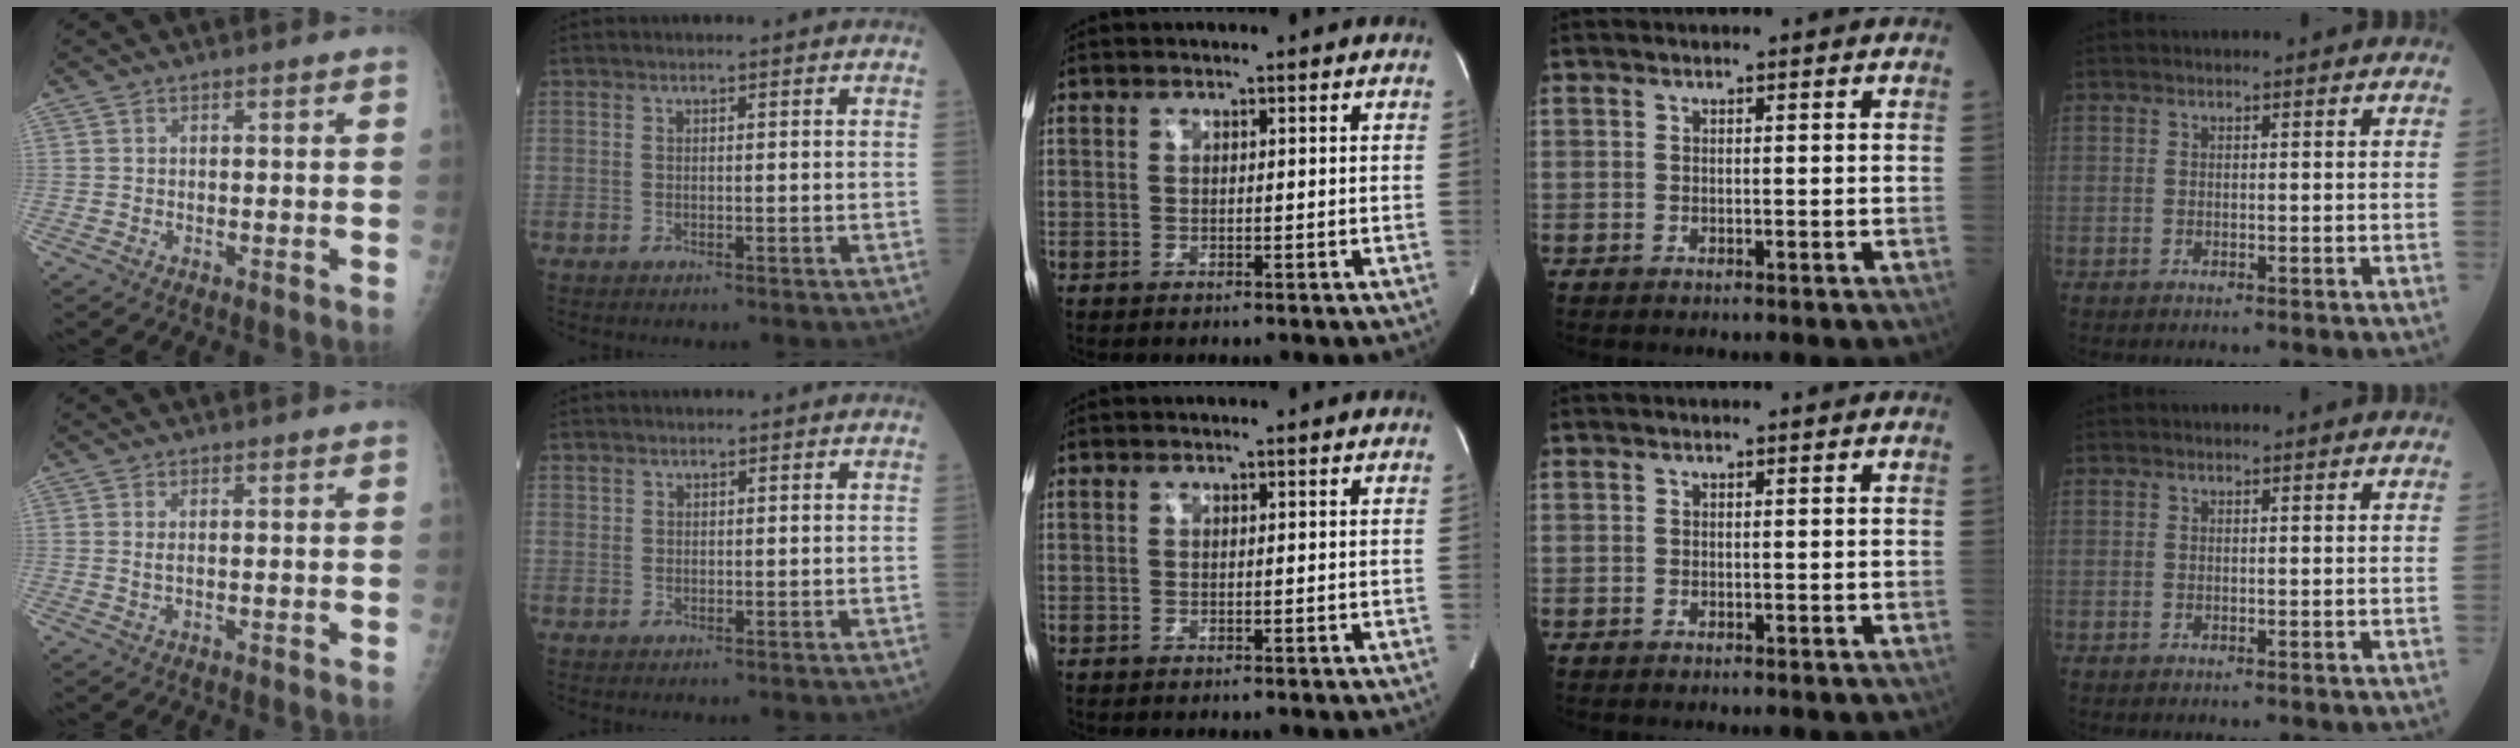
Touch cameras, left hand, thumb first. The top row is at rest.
{"thumb": {"total": 1.3, "force": [0.2, 0.5, 1.2], "torque": [-0.027, 0.000, 0.007]}, "index": {"total": 0.7, "force": [0.6, 0.5, 0.0], "torque": [0.001, 0.000, 0.009]}}